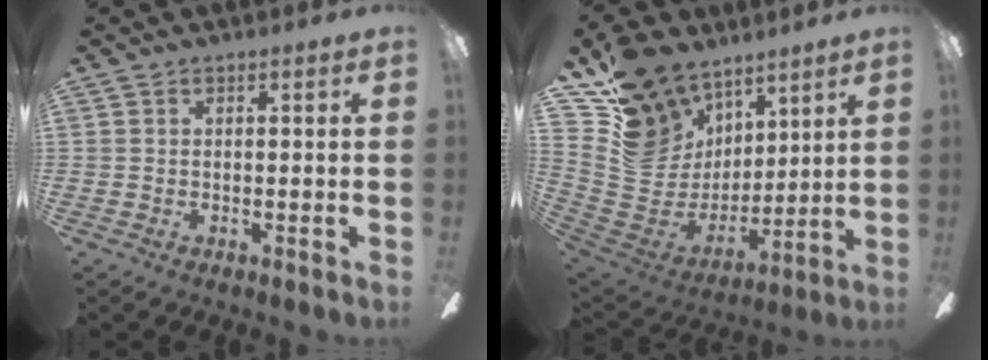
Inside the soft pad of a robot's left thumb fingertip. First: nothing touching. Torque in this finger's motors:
{"motor_torque": [0.37, 0.37, 0.00, -0.38, 0.27]}